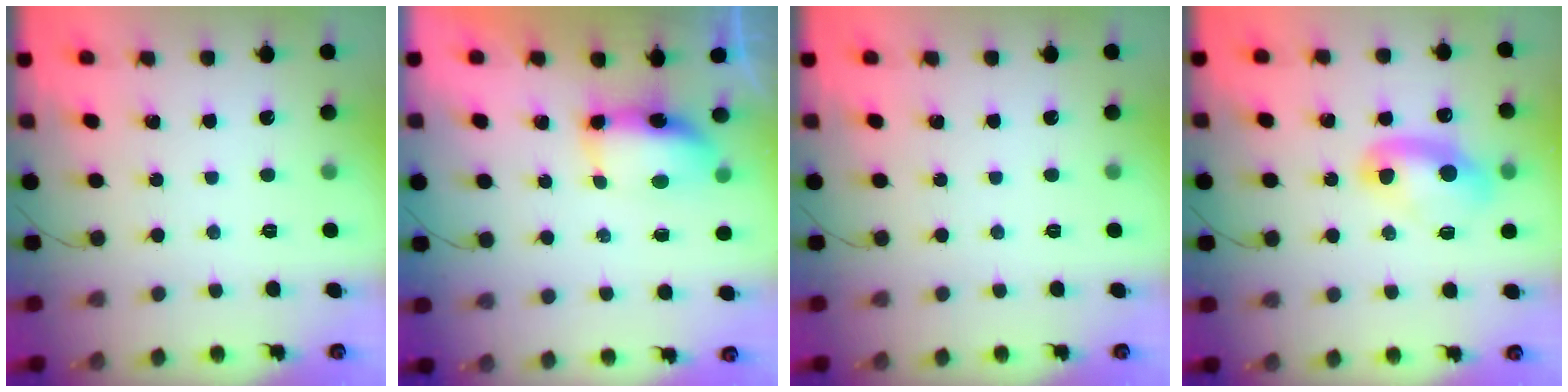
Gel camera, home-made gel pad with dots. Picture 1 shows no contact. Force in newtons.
{"total": 13.8, "press": 8.9, "slide": 10.6}
{"total": 0.0}
{"total": 8.8, "press": 8.8, "slide": 0.8}